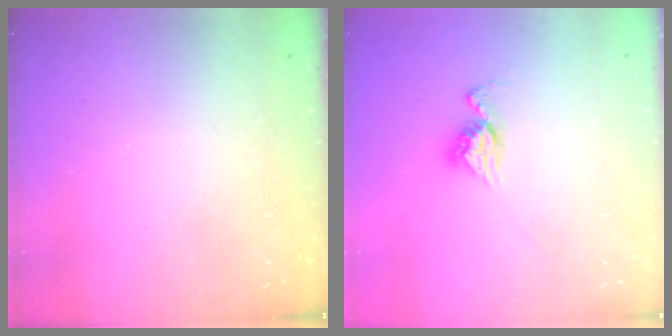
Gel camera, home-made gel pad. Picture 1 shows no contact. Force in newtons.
{"total": 9.0, "press": 8.9, "slide": 0.7}